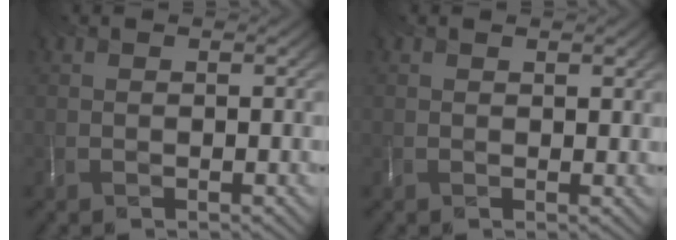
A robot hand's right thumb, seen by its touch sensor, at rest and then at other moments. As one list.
[{"total": 1.1, "force": [0.8, 0.3, 0.7], "torque": [-0.014, -0.007, 0.013]}]